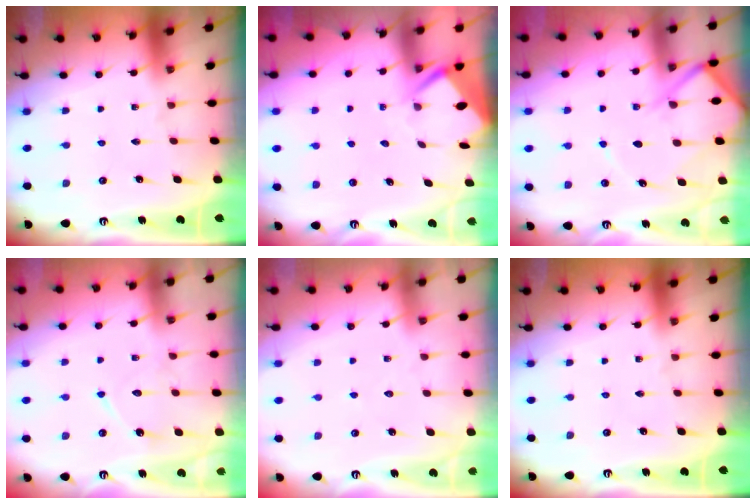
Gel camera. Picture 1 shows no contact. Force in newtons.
{"total": 3.3, "press": 3.2, "slide": 0.3}
{"total": 9.0, "press": 9.0, "slide": 1.0}
{"total": 9.3, "press": 9.3, "slide": 0.8}
{"total": 2.5, "press": 2.4, "slide": 0.4}
{"total": 0.0}